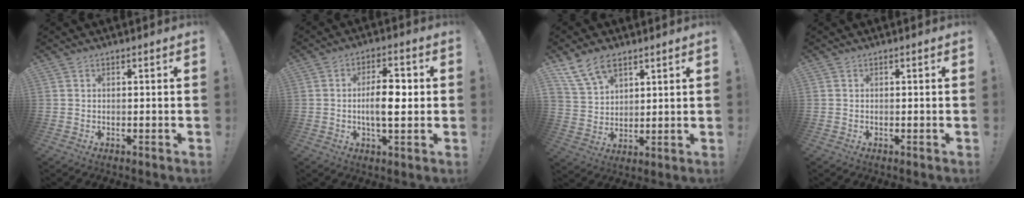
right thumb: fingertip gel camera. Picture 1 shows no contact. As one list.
[{"total": 9.5, "force": [-0.7, 3.9, 8.7], "torque": [-0.143, 0.009, -0.016]}, {"total": 10.2, "force": [6.9, 6.0, 4.4], "torque": [-0.084, -0.028, 0.137]}, {"total": 0.0}]